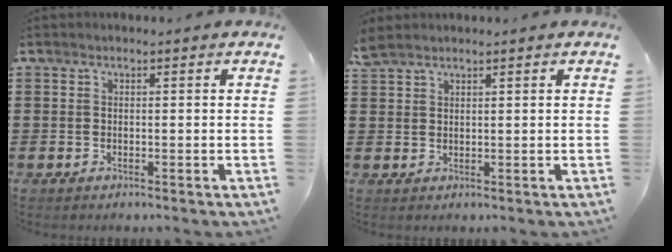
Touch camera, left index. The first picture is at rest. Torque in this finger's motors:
{"motor_torque": [0.90, 0.31, 0.25, 0.06]}